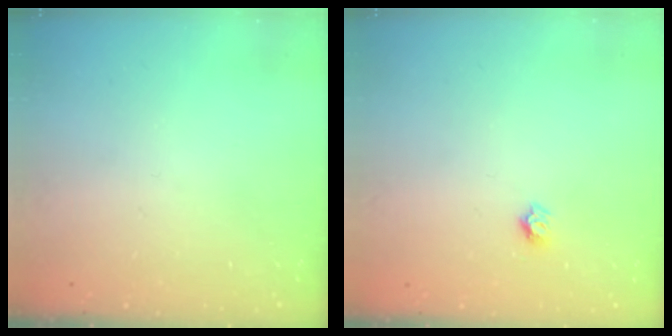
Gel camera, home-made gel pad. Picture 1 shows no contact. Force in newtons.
{"total": 3.7, "press": 3.6, "slide": 0.2}